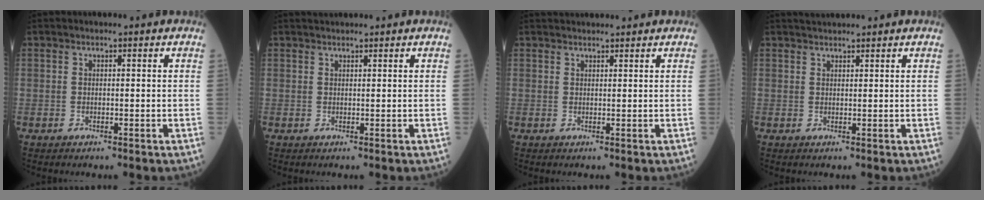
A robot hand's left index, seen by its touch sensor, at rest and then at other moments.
{"total": 1.0, "force": [1.0, 0.0, 0.2], "torque": [-0.006, 0.016, 0.023]}
{"total": 4.0, "force": [3.9, 0.5, 1.1], "torque": [-0.010, 0.033, 0.054]}
{"total": 1.8, "force": [1.8, 0.1, 0.4], "torque": [-0.010, 0.020, 0.034]}